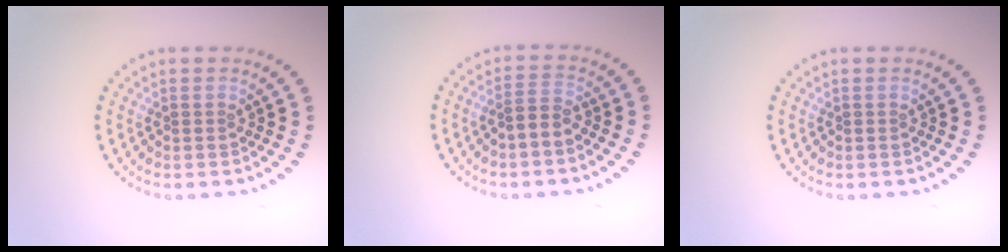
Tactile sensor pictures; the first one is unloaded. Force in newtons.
{"total": 1.8, "press": 1.6, "slide": 0.9}
{"total": 0.0}